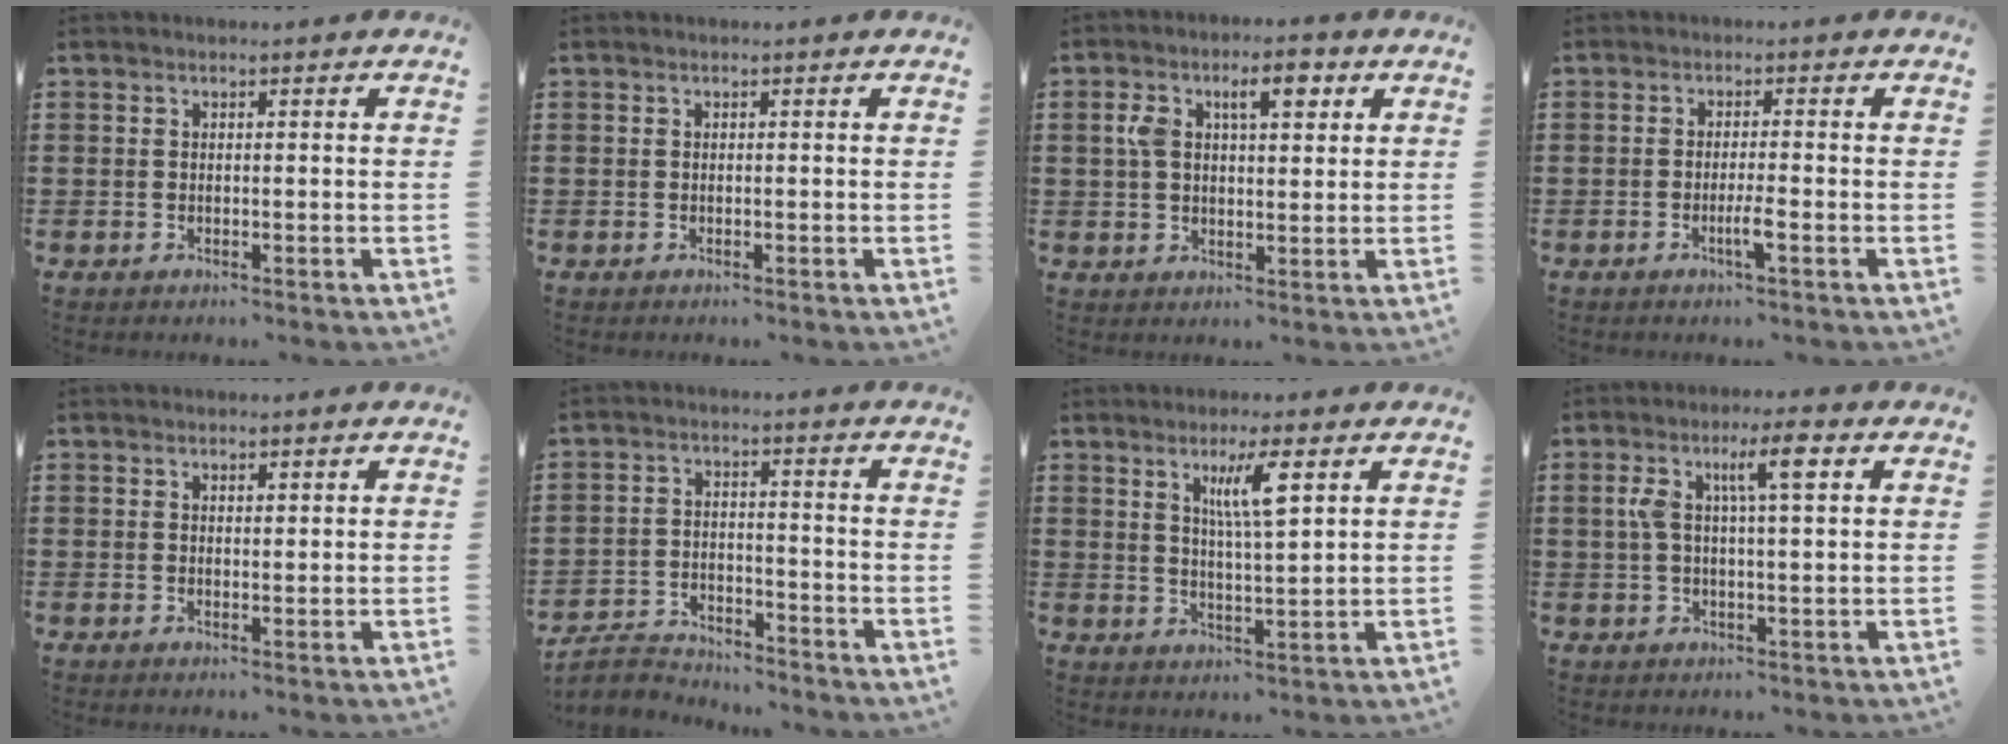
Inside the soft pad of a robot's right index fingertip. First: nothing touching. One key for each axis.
{"total": 0.0}
{"total": 6.4, "fx": 2.4, "fy": 2.9, "fz": 5.2, "tx": -0.087, "ty": 0.005, "tz": 0.033}
{"total": 3.0, "fx": -1.4, "fy": 0.0, "fz": 2.7, "tx": -0.044, "ty": -0.003, "tz": -0.025}
{"total": 1.0, "fx": 0.8, "fy": 0.5, "fz": 0.3, "tx": -0.006, "ty": 0.004, "tz": 0.014}
{"total": 3.3, "fx": -3.1, "fy": 0.9, "fz": 0.4, "tx": -0.028, "ty": 0.002, "tz": -0.071}
{"total": 6.0, "fx": 2.8, "fy": 1.0, "fz": 5.2, "tx": -0.101, "ty": 0.005, "tz": 0.042}
{"total": 6.8, "fx": 2.1, "fy": 1.3, "fz": 6.4, "tx": -0.122, "ty": 0.002, "tz": 0.030}